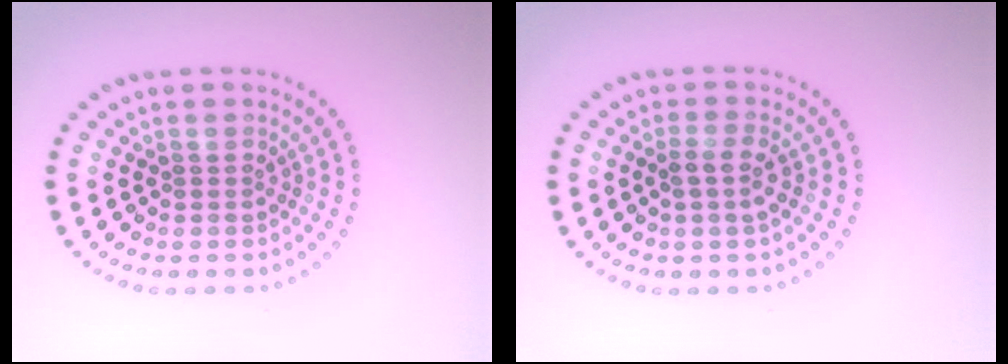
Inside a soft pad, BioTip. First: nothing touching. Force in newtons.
{"total": 1.9, "press": 1.5, "slide": 1.1}